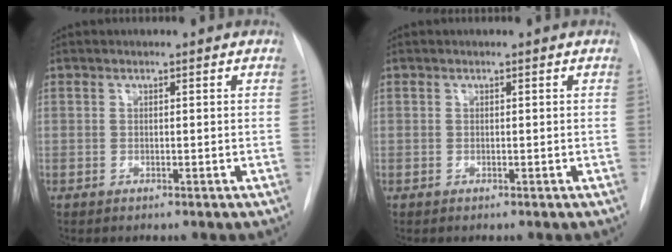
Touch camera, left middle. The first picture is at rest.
{"total": 0.0}